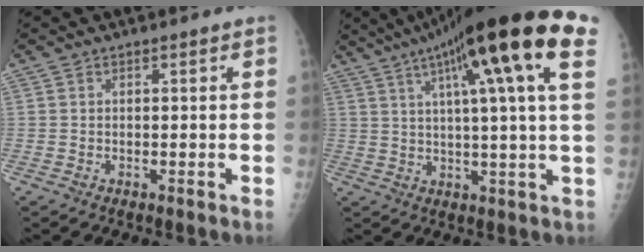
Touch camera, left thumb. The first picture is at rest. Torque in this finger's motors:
{"motor_torque": [0.79, 0.87, 1.79, -0.97, 0.45]}